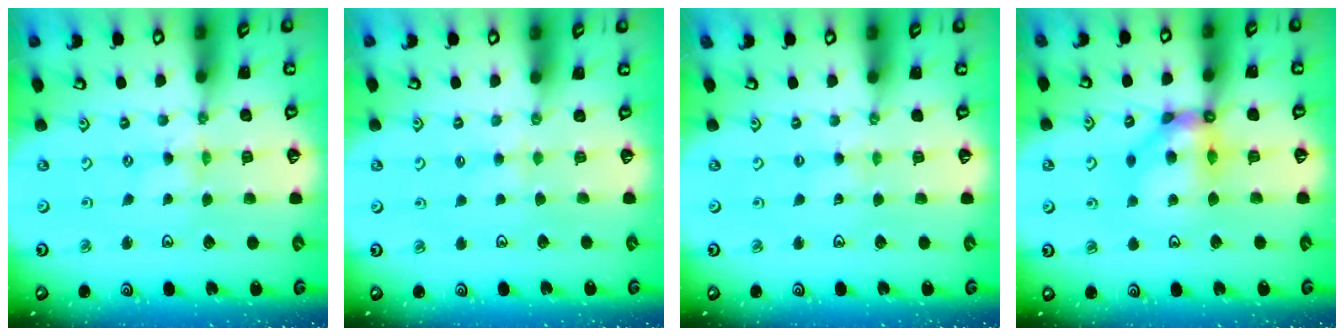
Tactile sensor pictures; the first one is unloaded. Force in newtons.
{"total": 1.8, "press": 1.8, "slide": 0.4}
{"total": 2.0, "press": 2.0, "slide": 0.4}
{"total": 10.6, "press": 10.6, "slide": 1.3}